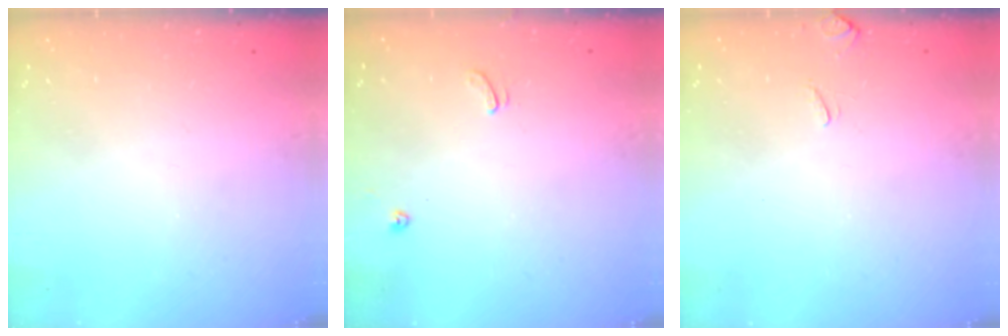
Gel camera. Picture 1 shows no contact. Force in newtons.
{"total": 1.7, "press": 1.7, "slide": 0.5}
{"total": 3.4, "press": 3.4, "slide": 0.7}